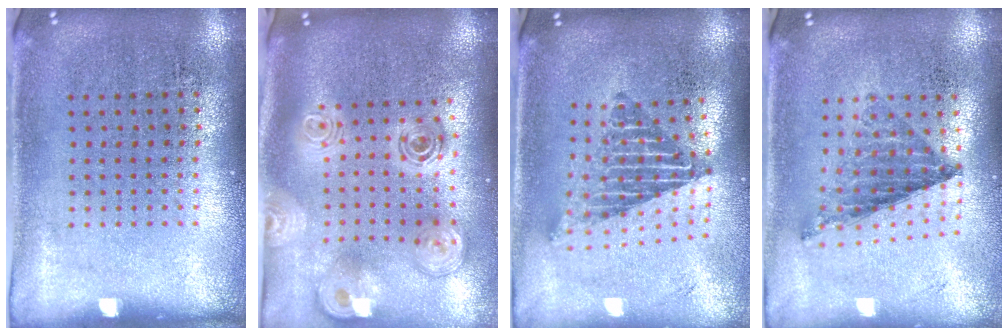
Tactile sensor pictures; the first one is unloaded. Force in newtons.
{"total": 2.8, "press": 2.0, "slide": 2.0}
{"total": 2.1, "press": 1.6, "slide": 1.4}
{"total": 0.7, "press": 0.7, "slide": 0.1}